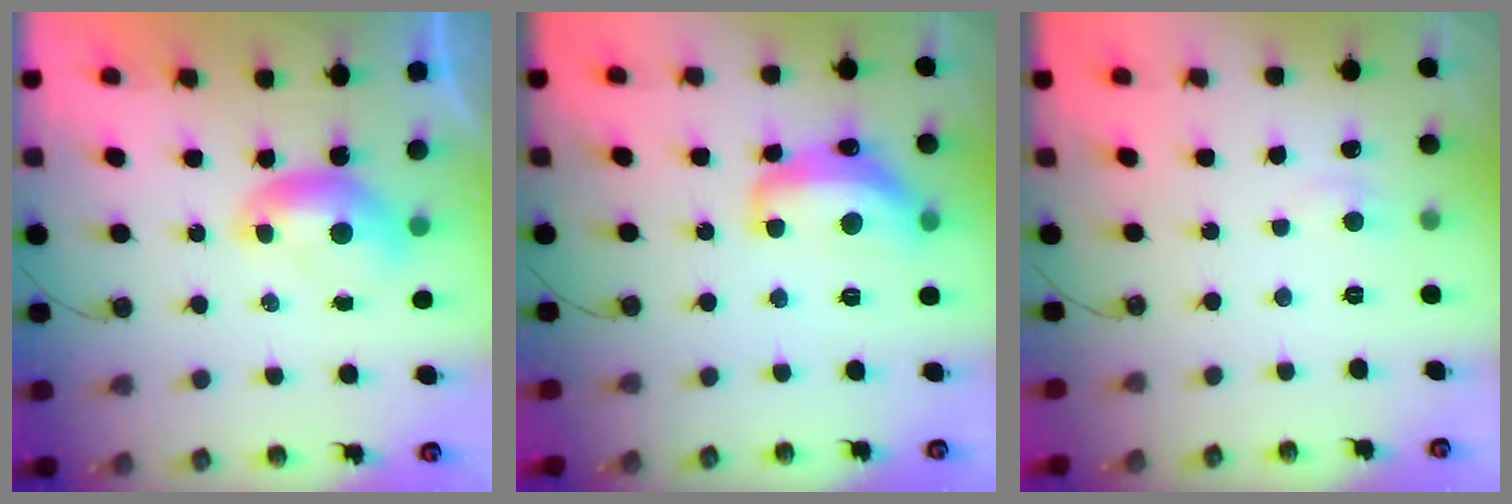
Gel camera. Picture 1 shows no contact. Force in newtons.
{"total": 9.0, "press": 8.9, "slide": 0.8}
{"total": 1.3, "press": 1.1, "slide": 0.5}